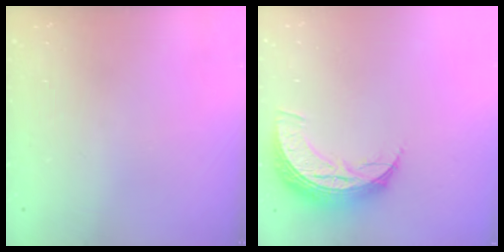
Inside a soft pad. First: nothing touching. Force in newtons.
{"total": 10.1, "press": 10.1, "slide": 0.7}